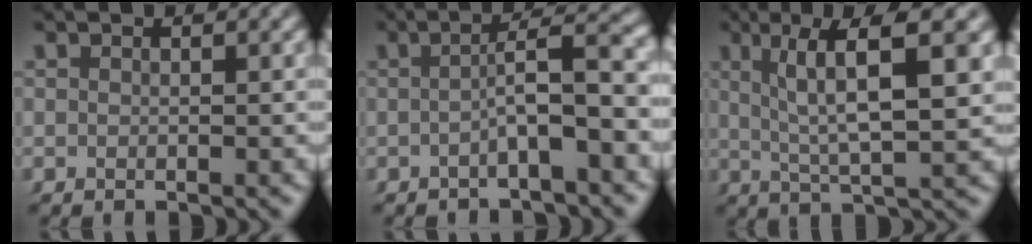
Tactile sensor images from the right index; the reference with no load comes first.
{"total": 4.2, "force": [-1.6, 0.4, 3.9], "torque": [-0.051, 0.005, -0.023]}
{"total": 6.1, "force": [2.5, 0.8, 5.5], "torque": [-0.084, 0.006, 0.042]}